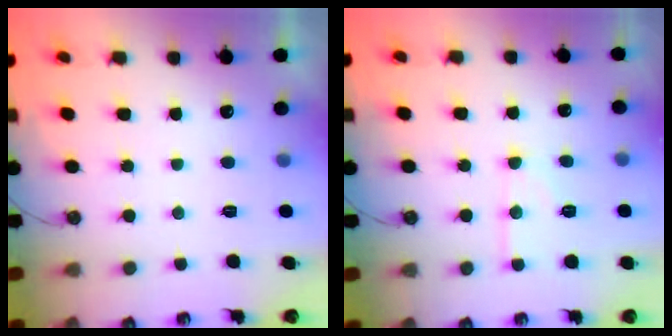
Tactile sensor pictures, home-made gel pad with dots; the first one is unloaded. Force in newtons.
{"total": 10.7, "press": 10.6, "slide": 0.9}